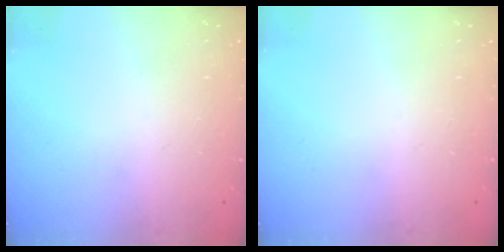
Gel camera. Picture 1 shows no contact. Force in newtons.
{"total": 0.0}